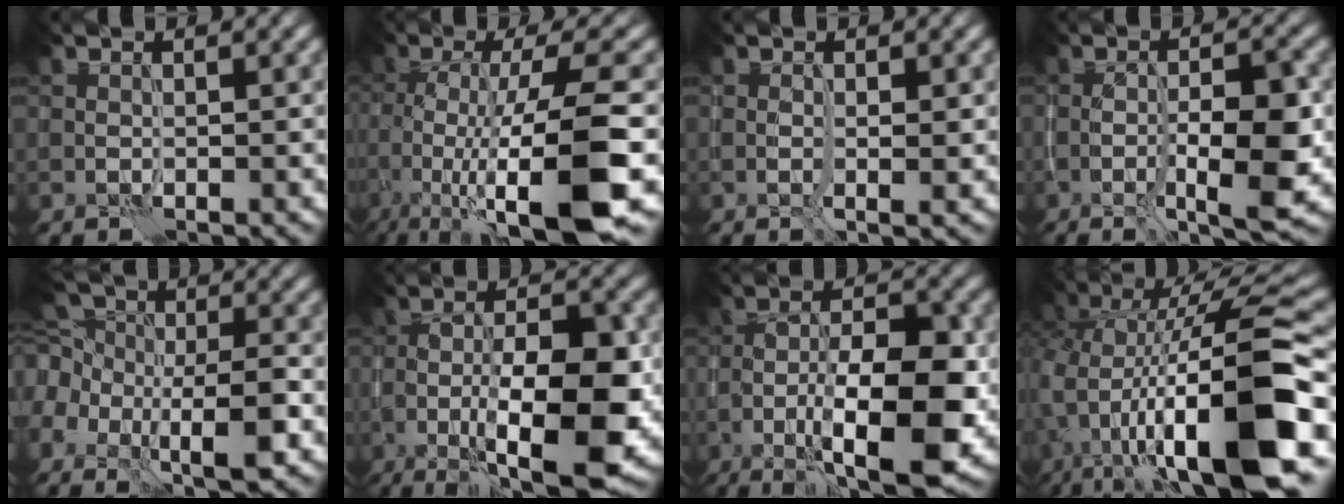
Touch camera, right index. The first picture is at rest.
{"total": 12.1, "force": [-4.5, 3.1, 10.8], "torque": [-0.184, -0.006, -0.074]}
{"total": 1.2, "force": [0.1, 0.3, 1.2], "torque": [-0.022, -0.006, 0.003]}
{"total": 6.4, "force": [-1.4, 1.6, 6.0], "torque": [-0.093, -0.004, -0.020]}
{"total": 8.8, "force": [-2.6, 5.2, 6.6], "torque": [-0.135, -0.007, -0.043]}
{"total": 11.8, "force": [-3.1, 4.0, 10.7], "torque": [-0.172, -0.002, -0.050]}
{"total": 11.3, "force": [-3.6, 3.8, 10.0], "torque": [-0.162, 0.001, -0.059]}
{"total": 14.9, "force": [-2.8, 5.6, 13.5], "torque": [-0.224, 0.001, -0.047]}